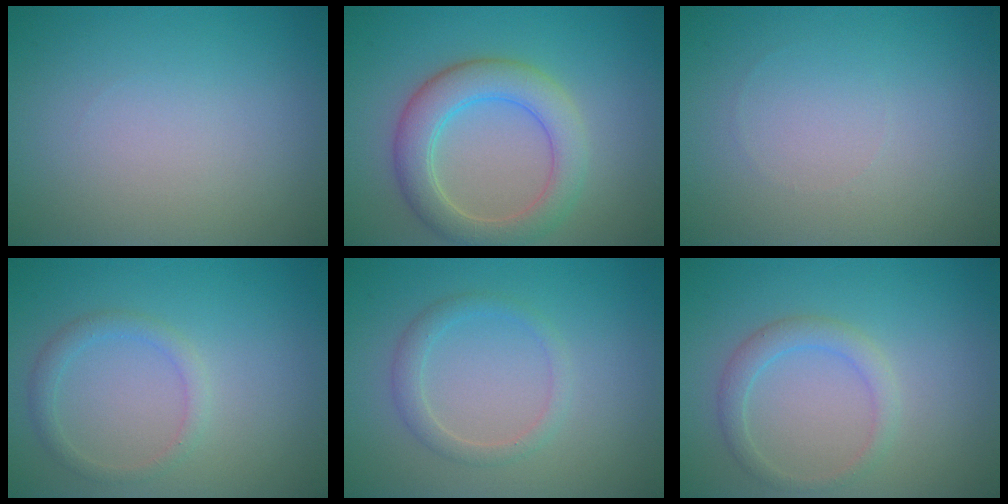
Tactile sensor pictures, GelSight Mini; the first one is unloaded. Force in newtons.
{"total": 5.2, "press": 5.2, "slide": 0.6}
{"total": 0.0}
{"total": 1.7, "press": 1.7, "slide": 0.2}
{"total": 1.8, "press": 1.8, "slide": 0.1}
{"total": 2.1, "press": 2.1, "slide": 0.1}